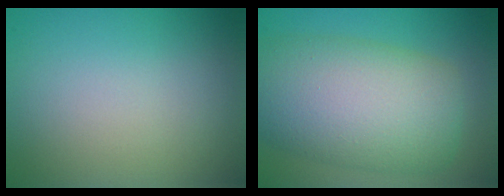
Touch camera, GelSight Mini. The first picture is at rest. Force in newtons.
{"total": 10.2, "press": 10.2, "slide": 0.3}